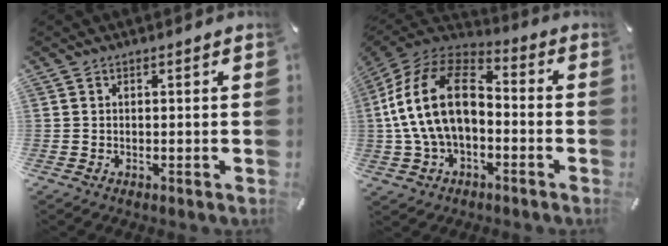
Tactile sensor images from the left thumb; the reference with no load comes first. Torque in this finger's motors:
{"motor_torque": [1.81, 3.20, 1.78, -0.99, 1.05]}